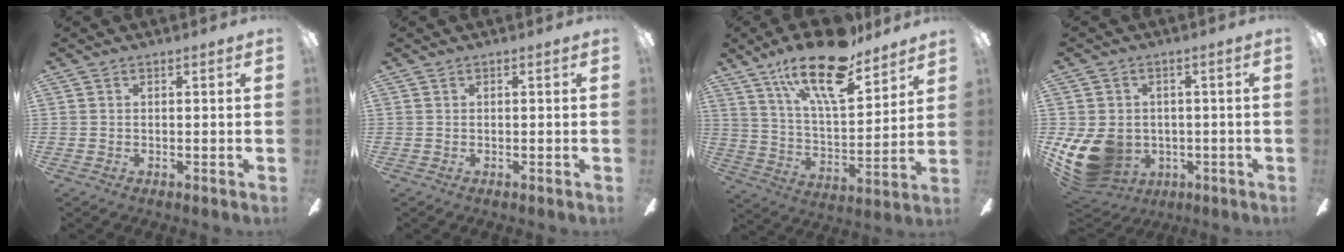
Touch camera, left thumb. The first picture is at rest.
{"total": 0.0}
{"total": 21.7, "force": [15.0, 7.5, 13.7], "torque": [-0.236, -0.083, 0.255]}
{"total": 13.4, "force": [-2.5, 11.1, 7.1], "torque": [-0.170, 0.001, -0.037]}